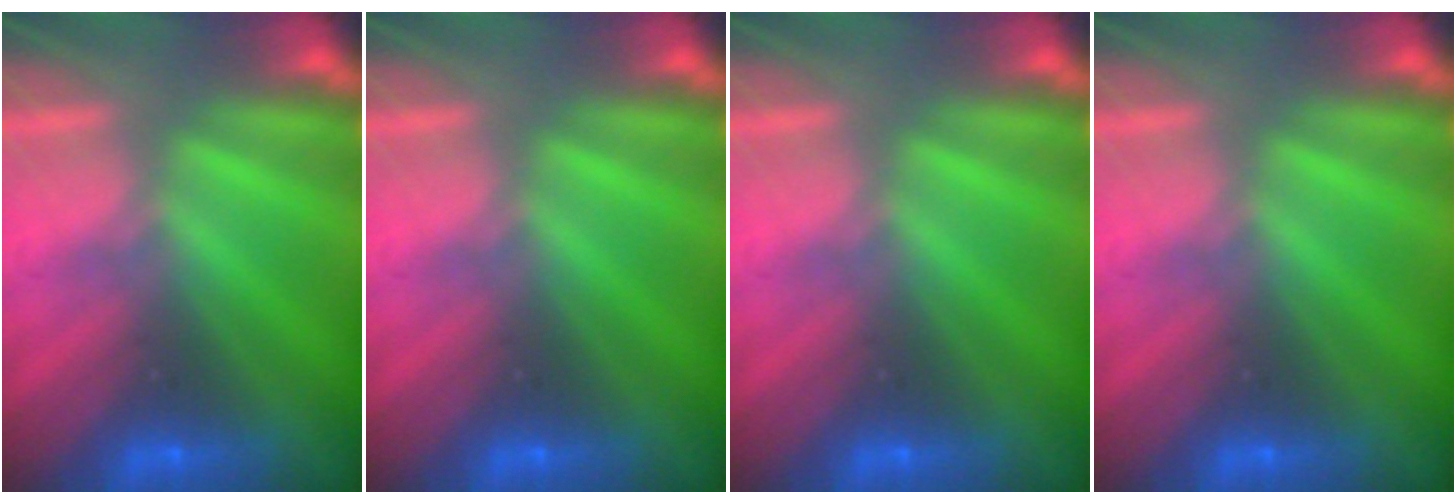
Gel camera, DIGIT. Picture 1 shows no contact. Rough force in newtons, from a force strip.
{"total": 0.0}
{"total": 0.0}
{"total": 0.0}